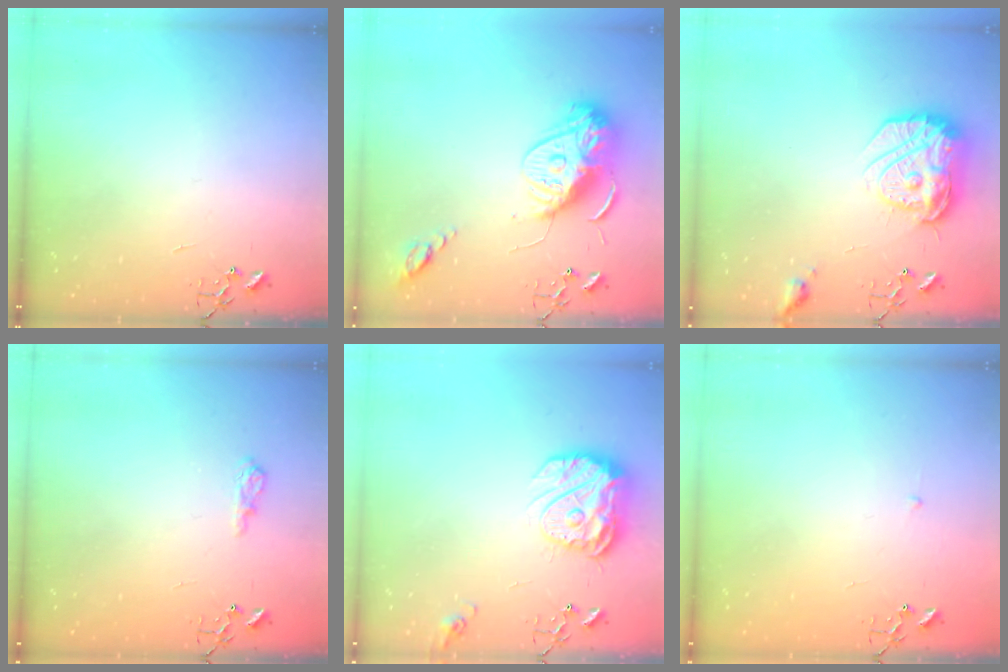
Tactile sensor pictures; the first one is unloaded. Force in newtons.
{"total": 16.1, "press": 16.0, "slide": 1.6}
{"total": 18.2, "press": 18.2, "slide": 1.5}
{"total": 8.1, "press": 8.1, "slide": 1.0}
{"total": 17.1, "press": 17.0, "slide": 1.5}
{"total": 2.3, "press": 2.3, "slide": 0.3}